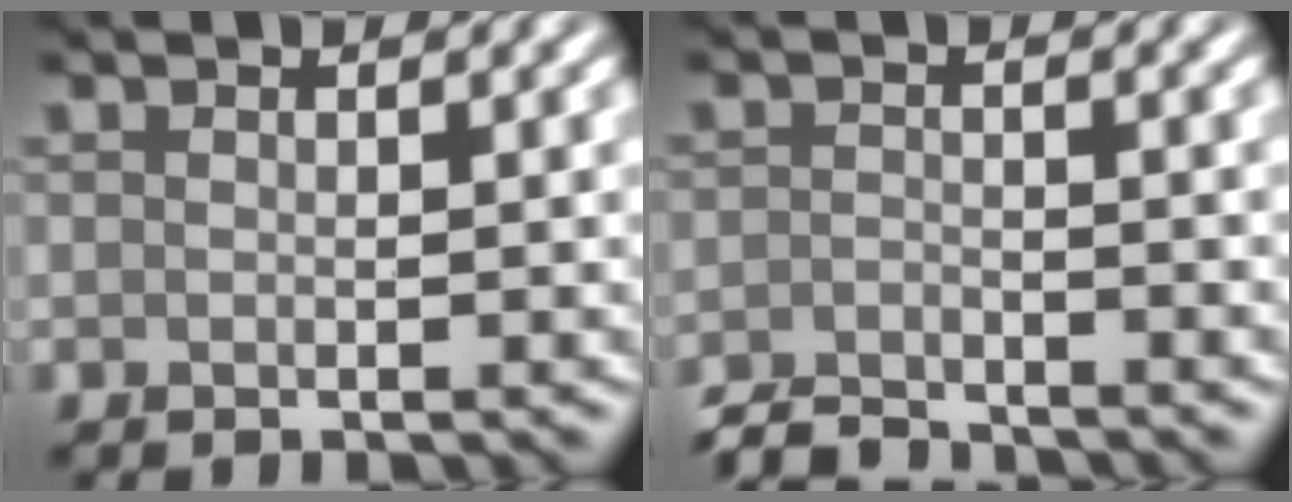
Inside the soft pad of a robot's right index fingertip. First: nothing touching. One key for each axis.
{"total": 3.3, "fx": -3.2, "fy": 0.4, "fz": 0.7, "tx": -0.014, "ty": -0.004, "tz": -0.066}